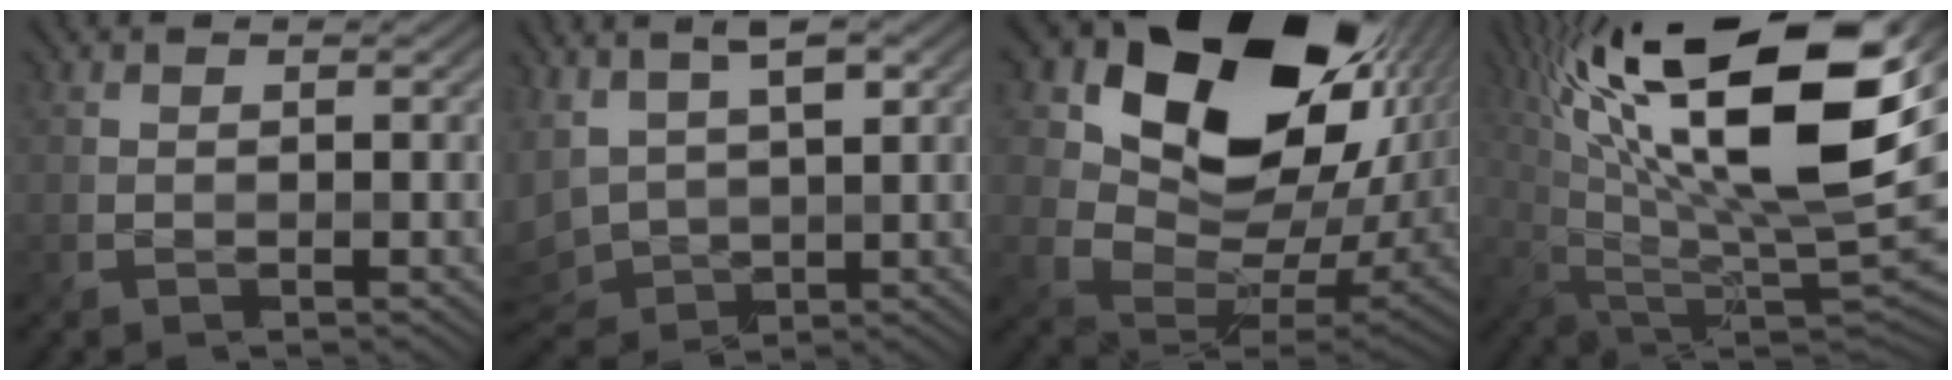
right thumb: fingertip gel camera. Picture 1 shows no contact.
{"total": 8.5, "force": [2.4, 4.7, 6.6], "torque": [-0.175, 0.000, 0.047]}
{"total": 18.7, "force": [8.0, 12.4, 11.5], "torque": [-0.180, 0.003, 0.156]}
{"total": 20.8, "force": [8.3, 7.6, 17.6], "torque": [-0.303, 0.036, 0.132]}